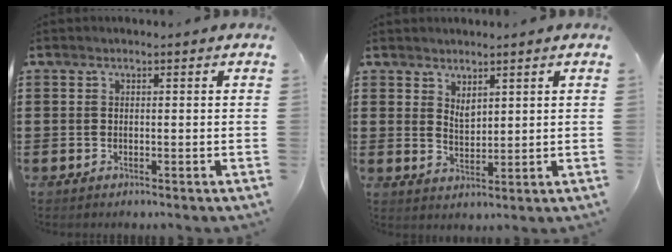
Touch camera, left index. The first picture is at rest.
{"total": 2.7, "force": [2.3, 1.0, 0.8], "torque": [-0.012, -0.004, 0.042]}